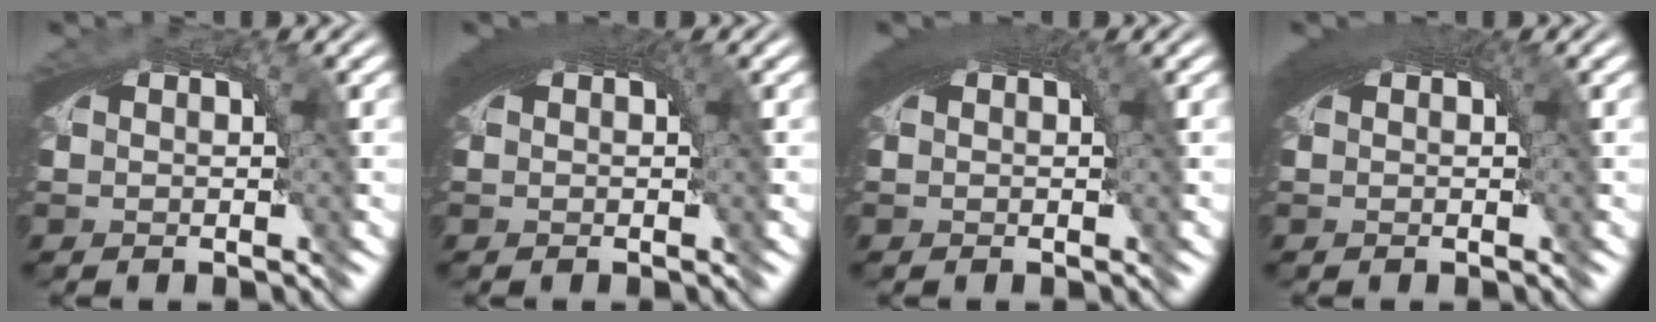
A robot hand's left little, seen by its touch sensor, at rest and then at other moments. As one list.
[{"total": 3.2, "force": [1.2, 0.8, 2.8], "torque": [-0.031, 0.011, 0.015]}, {"total": 3.0, "force": [1.2, 0.7, 2.6], "torque": [-0.028, 0.011, 0.015]}, {"total": 2.9, "force": [1.1, 0.8, 2.6], "torque": [-0.030, 0.009, 0.014]}]